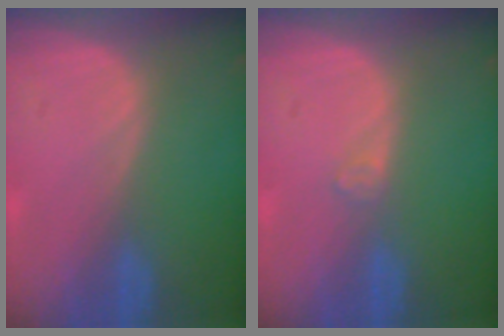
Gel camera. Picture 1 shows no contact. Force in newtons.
{"total": 1.1, "press": 1.0, "slide": 0.2}